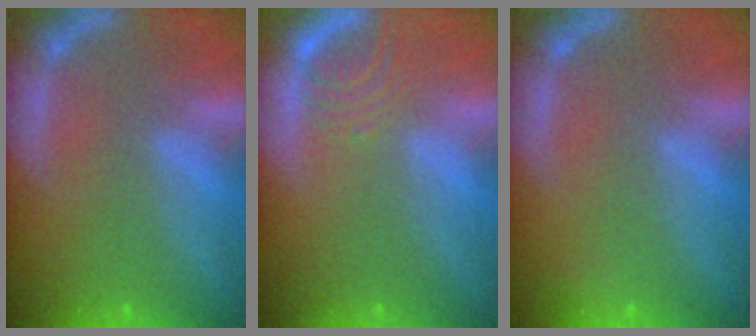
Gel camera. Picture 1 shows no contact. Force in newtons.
{"total": 3.0}
{"total": 0.9}